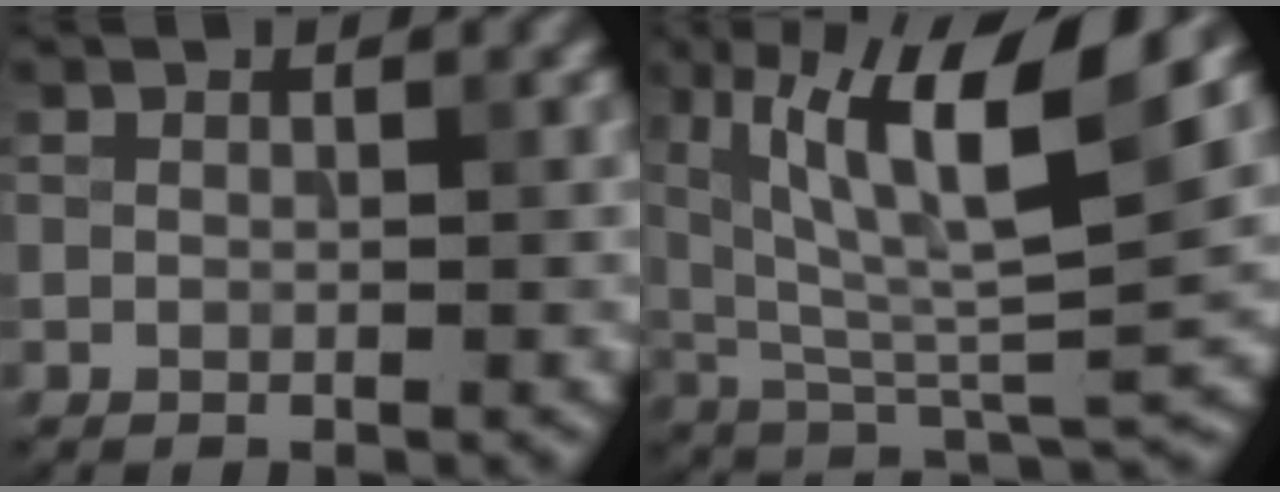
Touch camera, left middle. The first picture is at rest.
{"total": 11.6, "force": [5.2, 2.8, 10.0], "torque": [-0.168, 0.005, 0.097]}